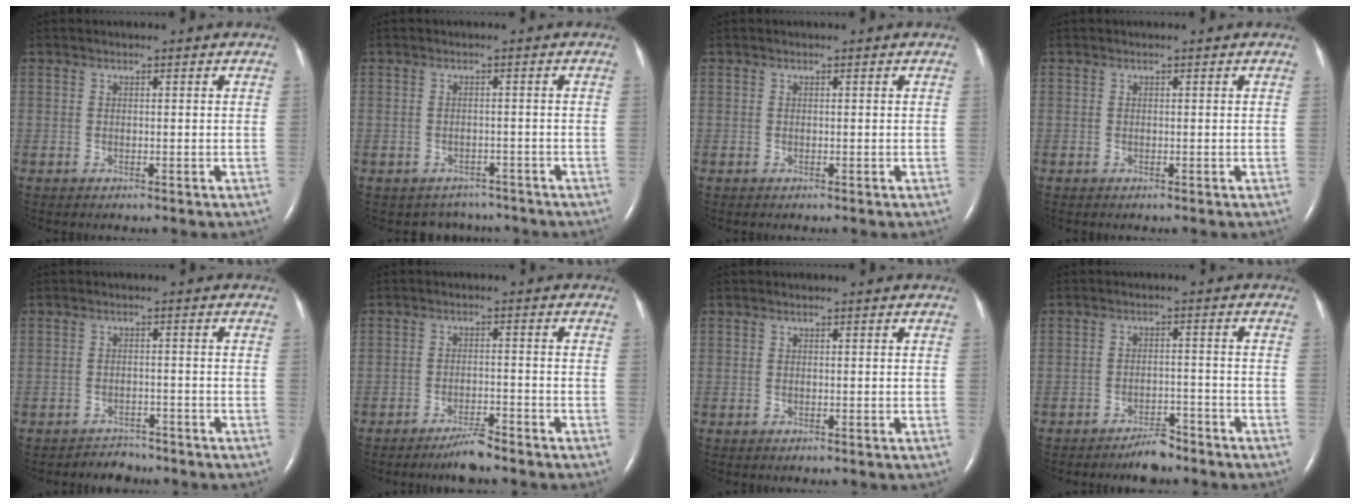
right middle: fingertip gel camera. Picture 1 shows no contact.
{"total": 4.0, "force": [-3.5, 2.0, -0.5], "torque": [0.005, 0.013, -0.045]}
{"total": 0.0}
{"total": 0.0}
{"total": 2.7, "force": [-2.4, 0.9, -0.7], "torque": [0.008, -0.002, -0.037]}
{"total": 3.6, "force": [-3.2, 0.1, 1.6], "torque": [-0.032, -0.007, -0.057]}
{"total": 0.0}
{"total": 4.0, "force": [-3.6, 1.1, 1.5], "torque": [-0.028, 0.000, -0.057]}